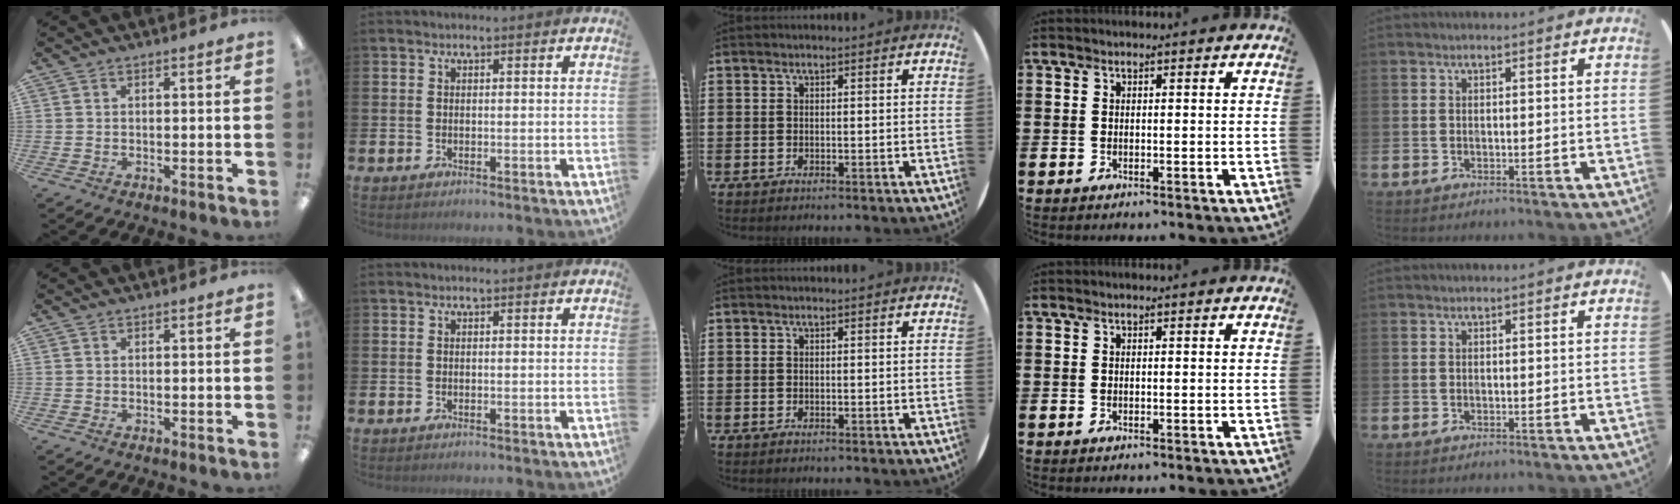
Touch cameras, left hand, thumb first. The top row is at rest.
{}